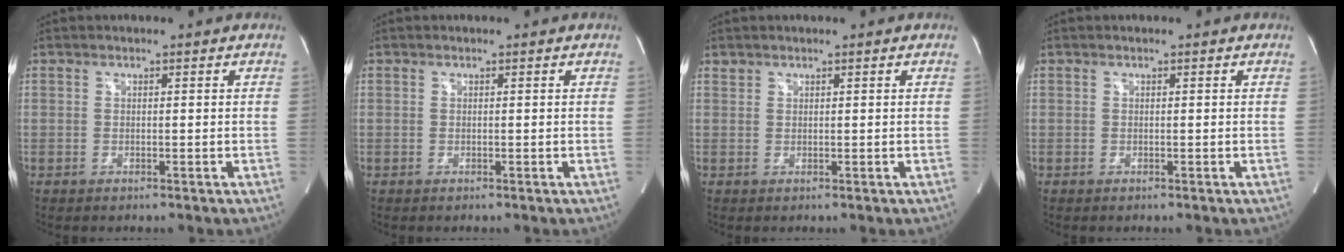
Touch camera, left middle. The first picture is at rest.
{"total": 0.0}
{"total": 0.7, "force": [0.6, 0.3, -0.1], "torque": [0.000, 0.007, 0.011]}
{"total": 0.0}